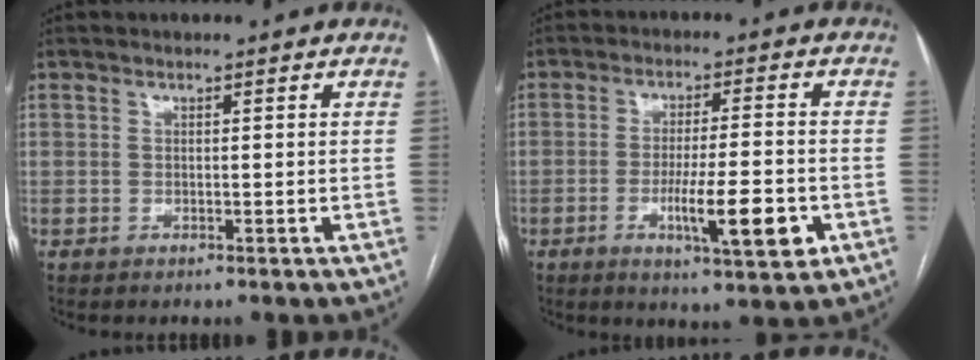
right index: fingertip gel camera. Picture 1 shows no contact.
{"total": 9.9, "force": [-3.5, 1.1, 9.2], "torque": [-0.152, -0.012, -0.053]}